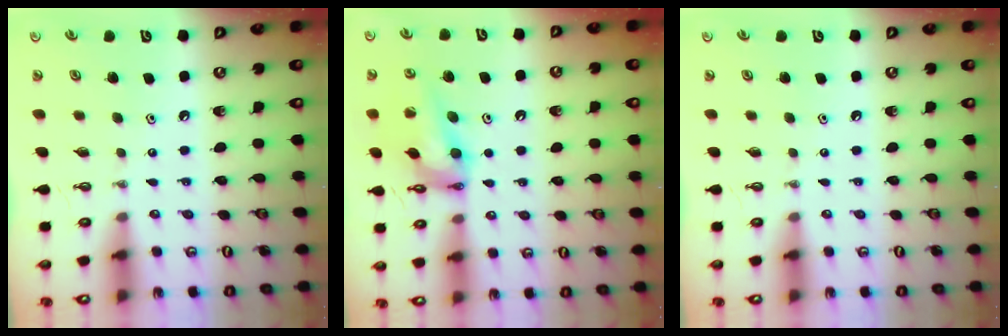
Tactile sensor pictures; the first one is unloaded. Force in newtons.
{"total": 15.0, "press": 14.3, "slide": 4.5}
{"total": 0.0}